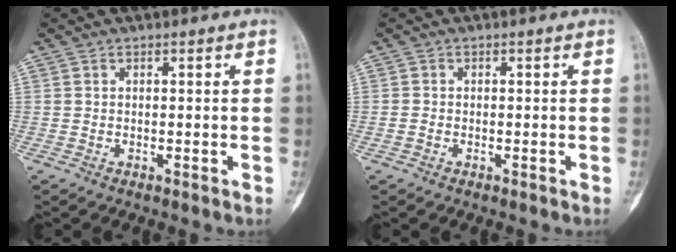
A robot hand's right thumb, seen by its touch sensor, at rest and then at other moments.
{"total": 0.8, "force": [-0.3, 0.6, 0.4], "torque": [-0.010, 0.001, -0.006]}